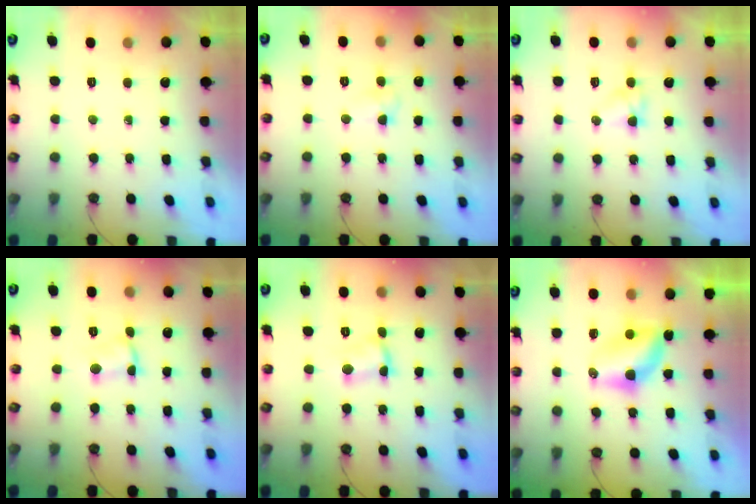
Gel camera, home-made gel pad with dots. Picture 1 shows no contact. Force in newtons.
{"total": 4.9, "press": 4.8, "slide": 0.8}
{"total": 2.8, "press": 2.8, "slide": 0.2}
{"total": 2.5, "press": 2.5, "slide": 0.5}
{"total": 3.3, "press": 3.2, "slide": 0.3}
{"total": 7.7, "press": 7.1, "slide": 3.0}